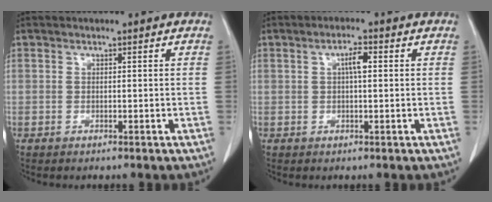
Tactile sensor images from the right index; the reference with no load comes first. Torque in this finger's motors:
{"motor_torque": [0.48, -0.07, 0.12, 0.05]}